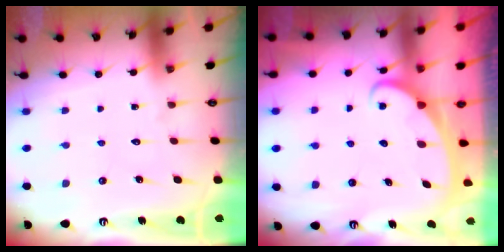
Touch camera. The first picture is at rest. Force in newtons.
{"total": 2.6, "press": 2.6, "slide": 0.3}